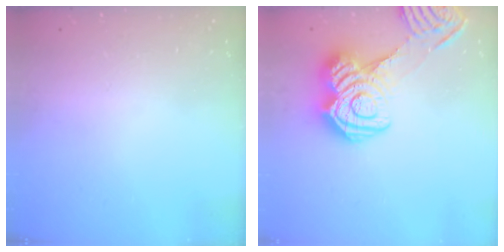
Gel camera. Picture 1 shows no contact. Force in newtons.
{"total": 16.9, "press": 16.8, "slide": 1.2}